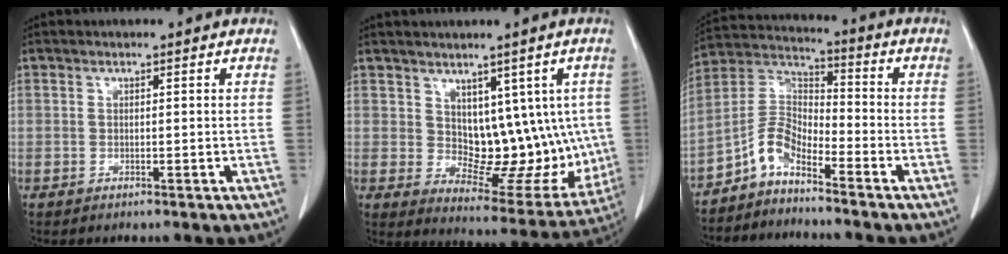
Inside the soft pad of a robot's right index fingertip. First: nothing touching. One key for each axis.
{"total": 12.2, "fx": 2.2, "fy": 7.3, "fz": 9.5, "tx": -0.097, "ty": 0.010, "tz": 0.055}
{"total": 6.8, "fx": -5.1, "fy": 2.2, "fz": 3.9, "tx": -0.091, "ty": 0.016, "tz": -0.107}